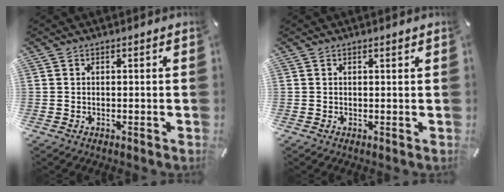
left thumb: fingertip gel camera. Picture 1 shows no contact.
{"total": 0.6, "force": [0.4, 0.1, 0.4], "torque": [-0.007, 0.001, 0.006]}